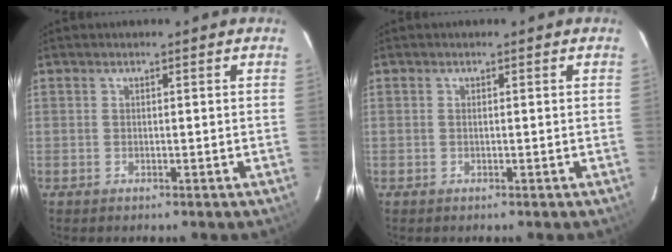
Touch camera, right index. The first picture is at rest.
{"total": 0.0}